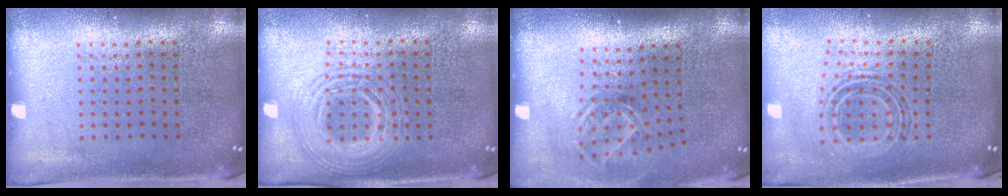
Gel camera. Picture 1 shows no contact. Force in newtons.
{"total": 2.7, "press": 2.7, "slide": 0.4}
{"total": 1.9, "press": 1.3, "slide": 1.4}
{"total": 0.9, "press": 0.8, "slide": 0.3}